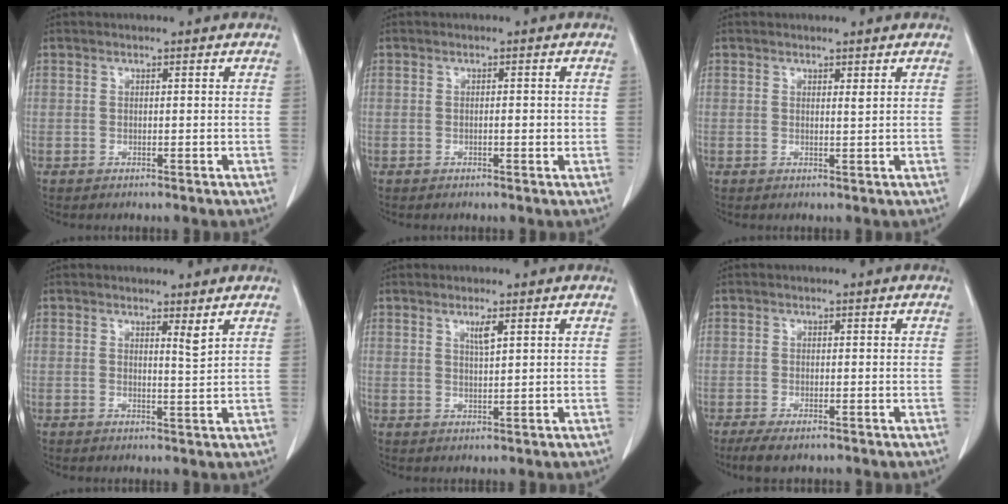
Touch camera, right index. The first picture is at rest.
{"total": 1.3, "force": [-0.1, 0.4, 1.2], "torque": [-0.019, 0.001, -0.001]}
{"total": 0.6, "force": [0.4, 0.0, 0.5], "torque": [-0.010, -0.004, 0.007]}
{"total": 1.7, "force": [1.2, -0.2, 1.1], "torque": [-0.019, -0.013, 0.020]}
{"total": 2.0, "force": [1.1, 0.1, 1.7], "torque": [-0.035, -0.004, 0.021]}
{"total": 3.7, "force": [-2.7, 1.2, 2.3], "torque": [-0.045, -0.008, -0.040]}